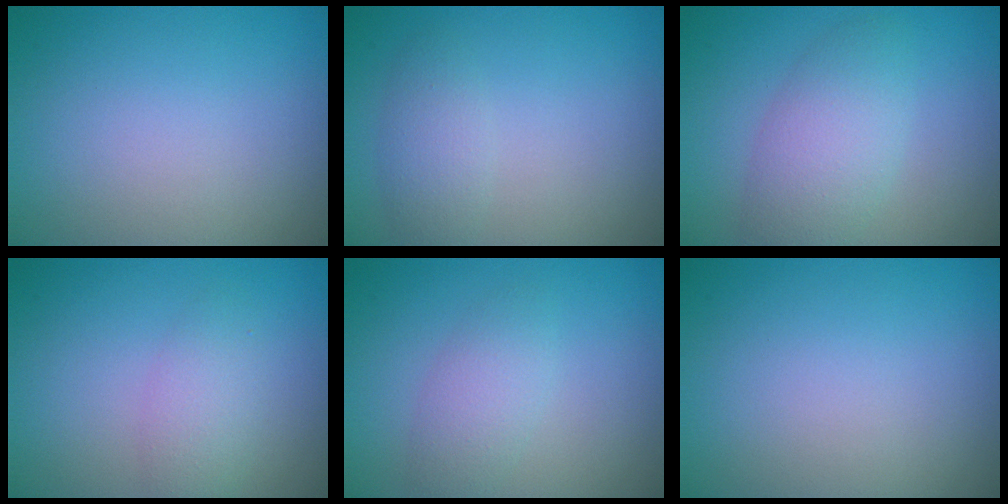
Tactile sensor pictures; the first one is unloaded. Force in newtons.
{"total": 2.0, "press": 2.0, "slide": 0.0}
{"total": 4.4, "press": 4.4, "slide": 0.2}
{"total": 2.4, "press": 2.4, "slide": 0.1}
{"total": 2.3, "press": 2.3, "slide": 0.2}
{"total": 0.0}